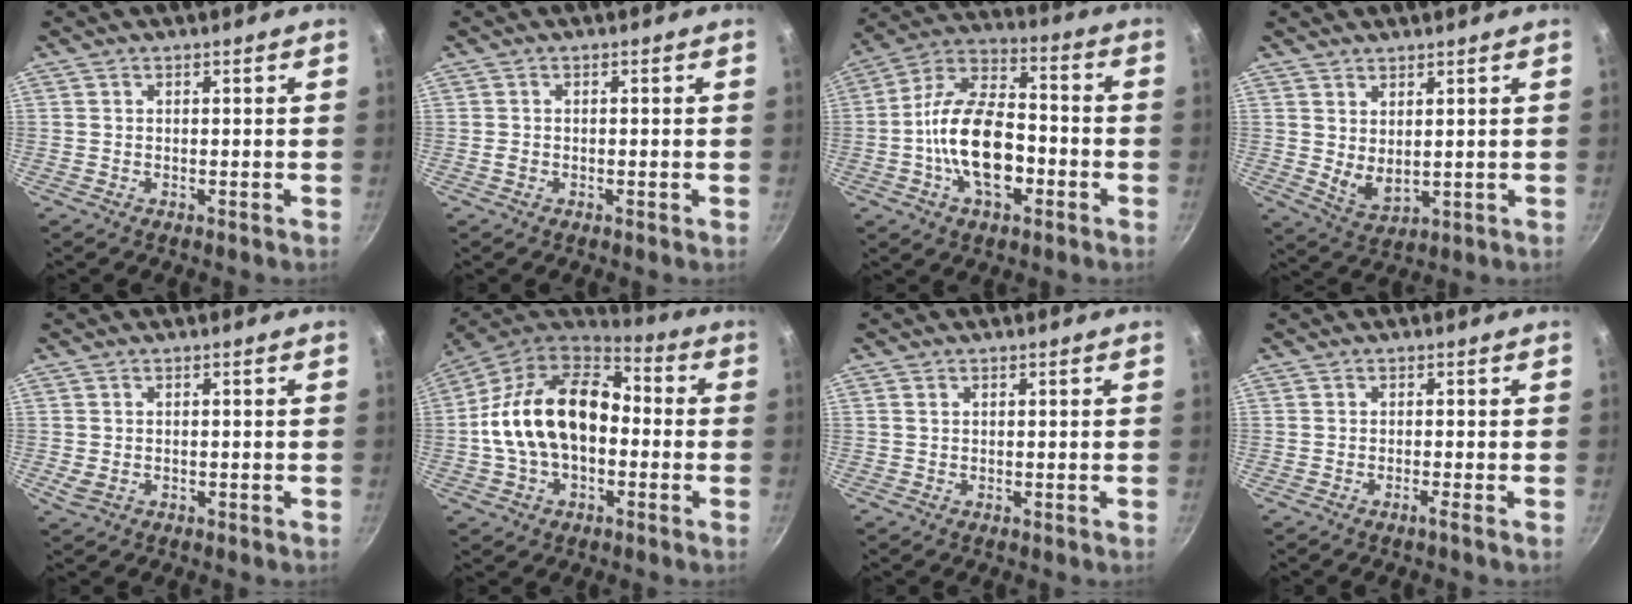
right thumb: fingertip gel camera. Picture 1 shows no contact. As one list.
[{"total": 0.7, "force": [-0.3, 0.5, 0.4], "torque": [-0.011, 0.005, -0.007]}, {"total": 16.7, "force": [-4.2, 9.1, 13.4], "torque": [-0.217, 0.044, -0.087]}, {"total": 5.1, "force": [2.3, 2.5, 3.7], "torque": [-0.060, -0.029, 0.049]}, {"total": 1.9, "force": [-0.3, 1.4, 1.2], "torque": [-0.023, -0.001, 0.001]}, {"total": 20.6, "force": [-0.8, 13.6, 15.4], "torque": [-0.252, 0.046, -0.026]}, {"total": 0.7, "force": [0.4, 0.5, 0.4], "torque": [-0.007, 0.002, 0.007]}, {"total": 1.0, "force": [-0.6, -0.4, 0.8], "torque": [-0.023, 0.002, -0.011]}]